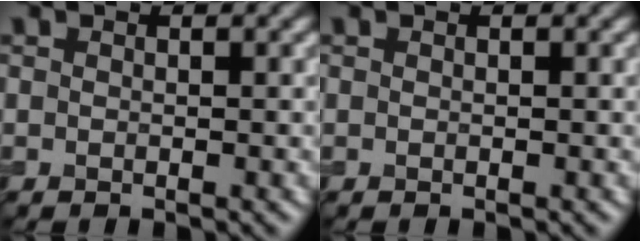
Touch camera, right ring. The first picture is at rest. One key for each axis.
{"total": 0.0}